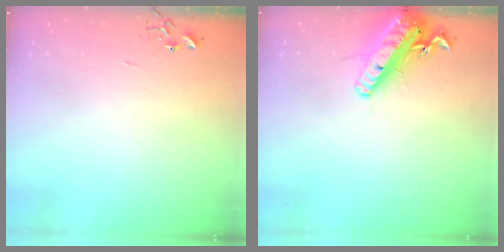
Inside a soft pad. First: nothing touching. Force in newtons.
{"total": 17.1, "press": 16.8, "slide": 3.4}